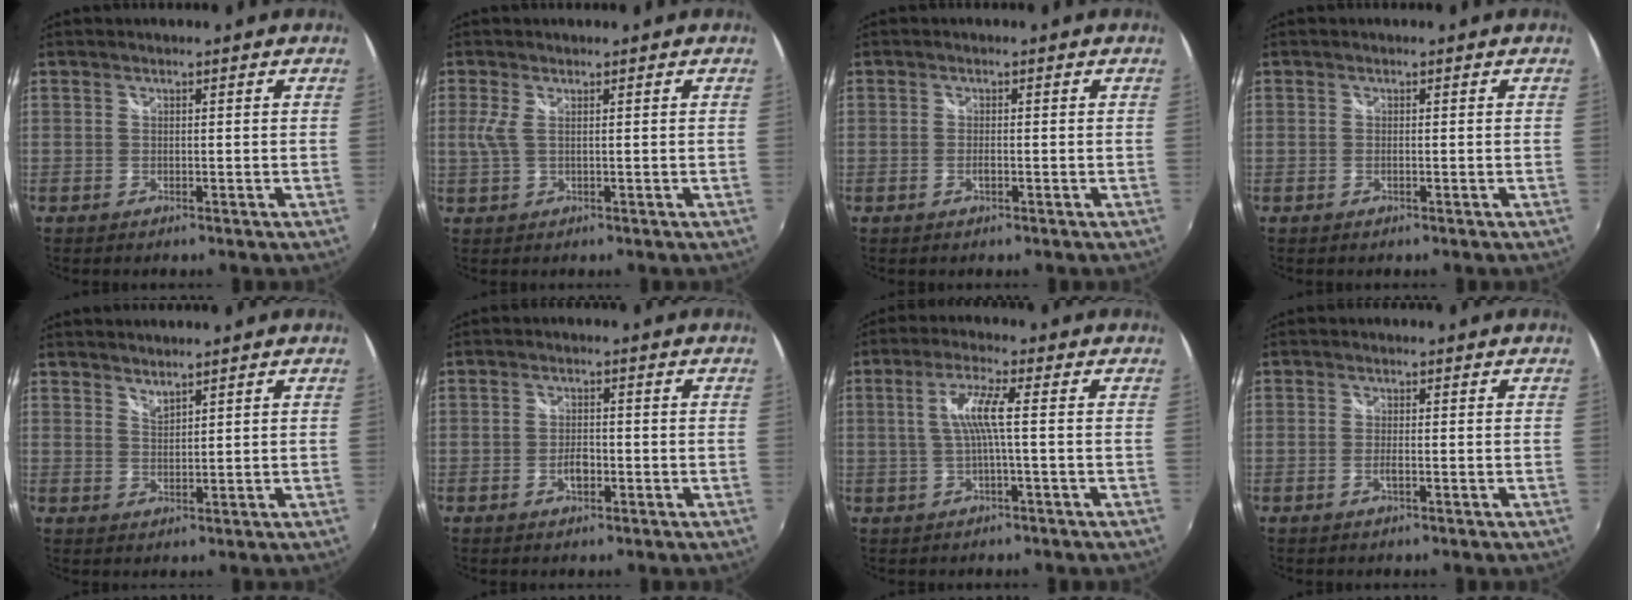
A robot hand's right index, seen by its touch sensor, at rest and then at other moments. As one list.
[{"total": 2.5, "force": [0.6, 0.6, 2.3], "torque": [-0.056, -0.001, 0.012]}, {"total": 1.3, "force": [-0.4, 0.4, 1.2], "torque": [-0.024, -0.002, -0.008]}, {"total": 0.7, "force": [-0.1, 0.0, 0.7], "torque": [-0.014, 0.000, -0.003]}, {"total": 2.0, "force": [2.0, 0.2, 0.5], "torque": [-0.005, 0.000, 0.035]}, {"total": 2.9, "force": [-1.0, 1.5, 2.2], "torque": [-0.040, 0.000, -0.018]}, {"total": 5.2, "force": [-0.3, -0.4, 5.2], "torque": [-0.107, 0.001, 0.000]}, {"total": 1.6, "force": [-0.5, 0.1, 1.5], "torque": [-0.030, -0.002, -0.009]}]